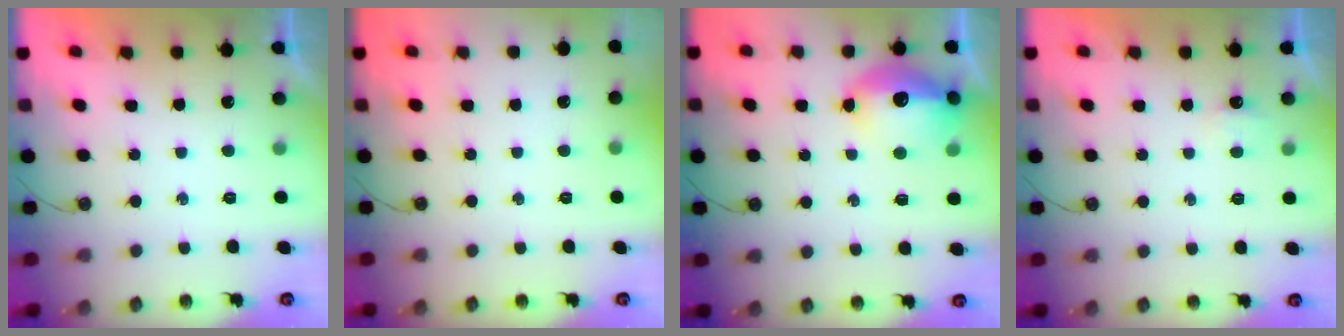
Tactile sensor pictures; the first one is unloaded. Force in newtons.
{"total": 0.0}
{"total": 15.0, "press": 14.9, "slide": 1.4}
{"total": 2.6, "press": 2.6, "slide": 0.4}